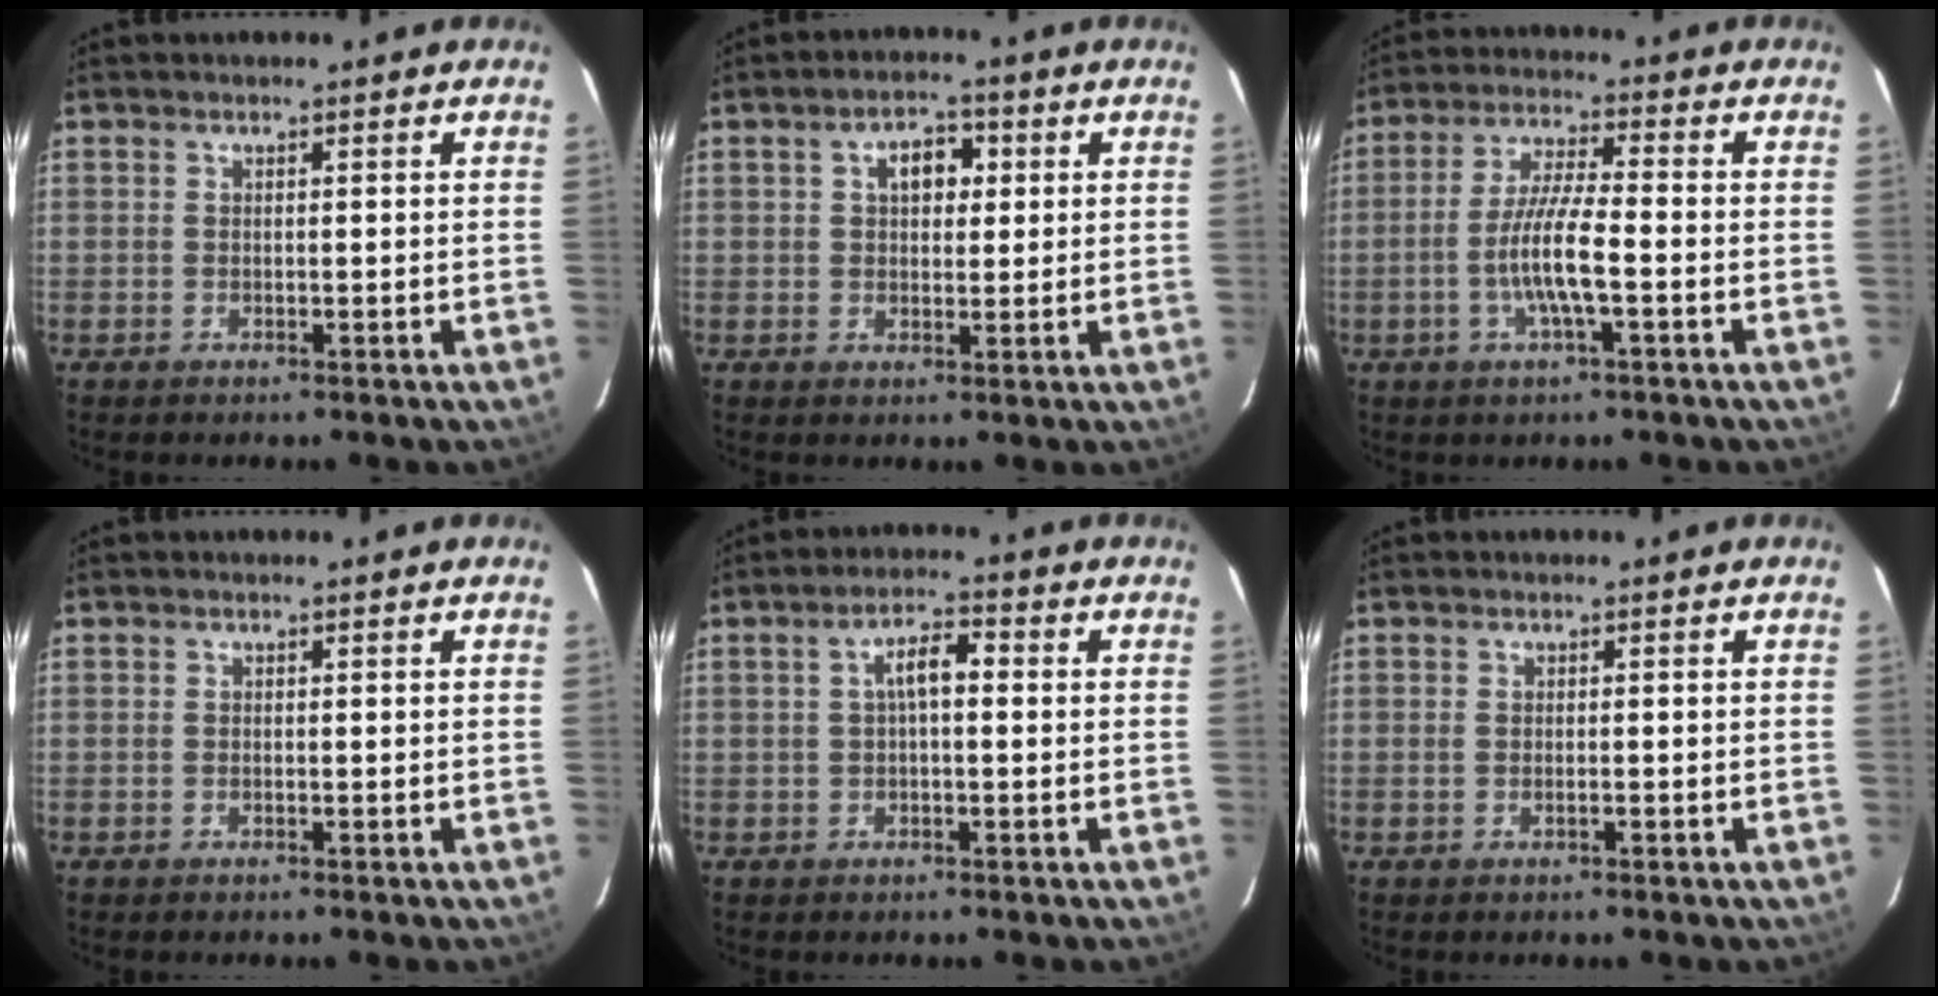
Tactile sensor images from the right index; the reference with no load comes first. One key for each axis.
{"total": 5.1, "fx": 1.5, "fy": 3.3, "fz": 3.6, "tx": -0.056, "ty": 0.018, "tz": 0.026}
{"total": 8.8, "fx": -2.6, "fy": 1.0, "fz": 8.3, "tx": -0.163, "ty": -0.003, "tz": -0.048}
{"total": 0.0}
{"total": 4.4, "fx": 0.4, "fy": 1.6, "fz": 4.1, "tx": -0.073, "ty": 0.015, "tz": 0.008}
{"total": 0.9, "fx": -0.3, "fy": 0.3, "fz": 0.8, "tx": -0.015, "ty": 0.001, "tz": -0.006}